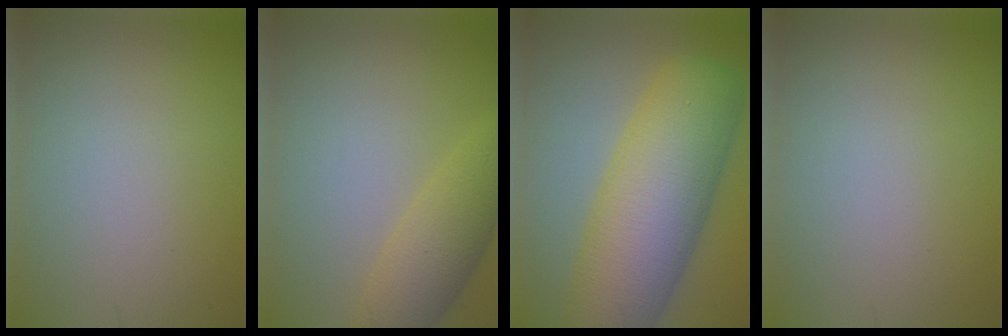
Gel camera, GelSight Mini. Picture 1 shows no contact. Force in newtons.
{"total": 4.7, "press": 4.7, "slide": 0.2}
{"total": 11.8, "press": 11.8, "slide": 0.3}
{"total": 0.0}